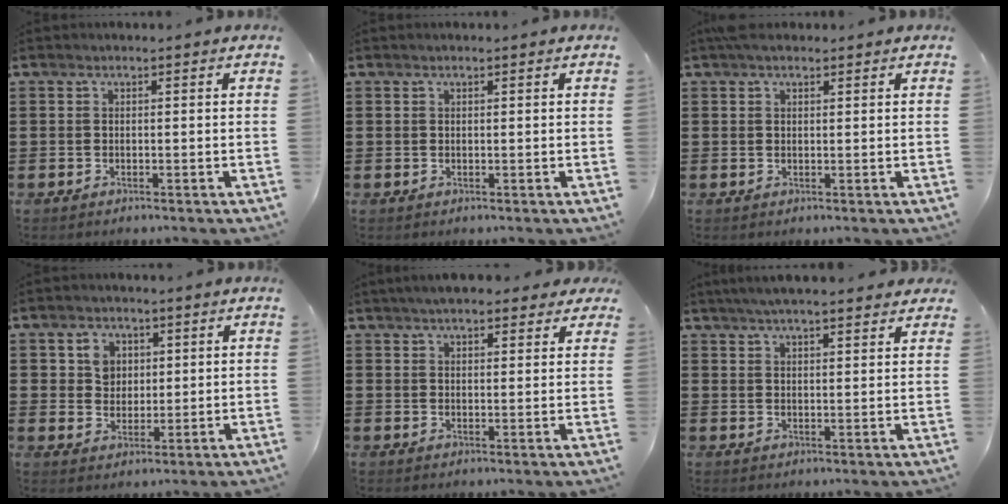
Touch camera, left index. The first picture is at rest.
{"total": 0.0}
{"total": 1.9, "force": [1.3, 1.1, 0.8], "torque": [-0.021, 0.007, 0.024]}
{"total": 3.9, "force": [1.5, 3.3, 1.4], "torque": [-0.026, 0.006, 0.022]}
{"total": 4.7, "force": [4.0, 1.2, 2.1], "torque": [-0.052, 0.004, 0.073]}
{"total": 4.5, "force": [4.0, 0.2, 2.0], "torque": [-0.049, -0.001, 0.072]}